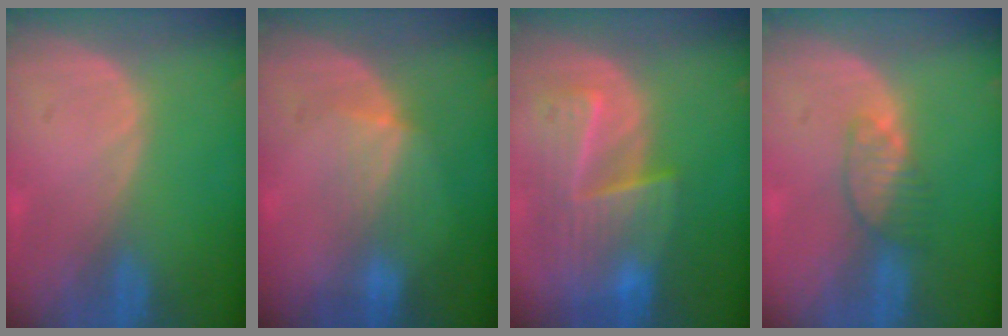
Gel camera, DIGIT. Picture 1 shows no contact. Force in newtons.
{"total": 3.8, "press": 3.6, "slide": 1.2}
{"total": 9.4, "press": 8.3, "slide": 4.3}
{"total": 3.4, "press": 3.4, "slide": 0.3}